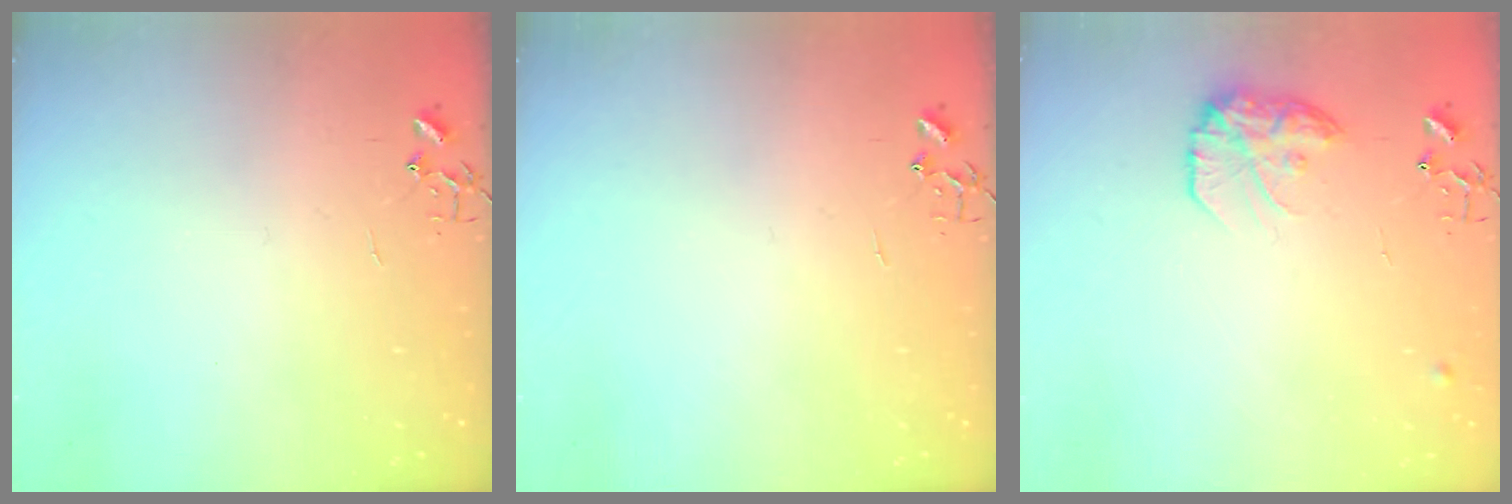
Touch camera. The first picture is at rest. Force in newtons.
{"total": 0.0}
{"total": 13.1, "press": 13.0, "slide": 0.7}